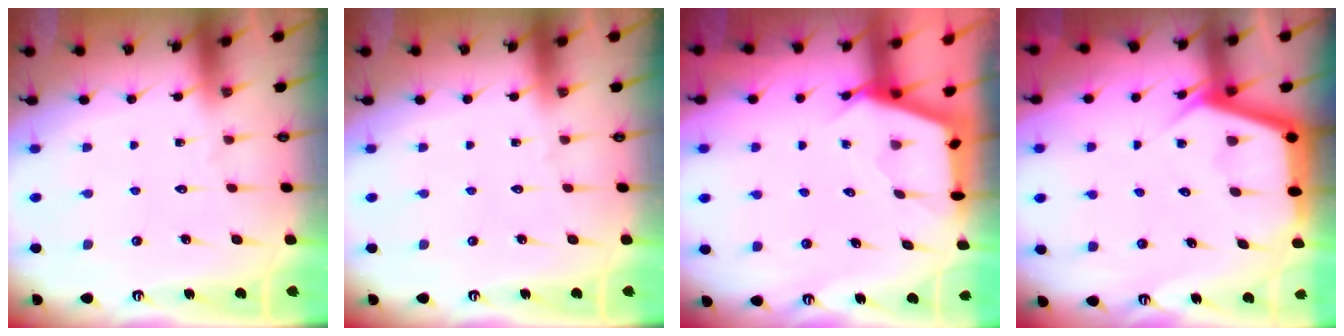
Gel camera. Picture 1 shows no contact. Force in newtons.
{"total": 0.0}
{"total": 2.5, "press": 2.5, "slide": 0.4}
{"total": 4.9, "press": 4.9, "slide": 0.3}